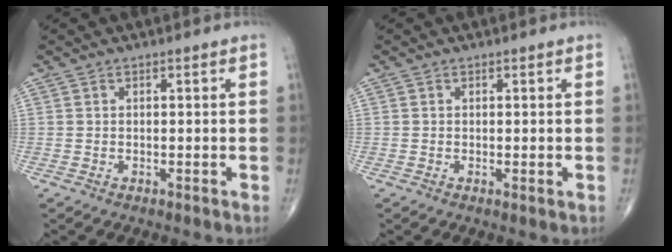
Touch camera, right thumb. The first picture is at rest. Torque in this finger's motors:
{"motor_torque": [-0.24, 0.04, 0.00, -0.14, -0.03]}